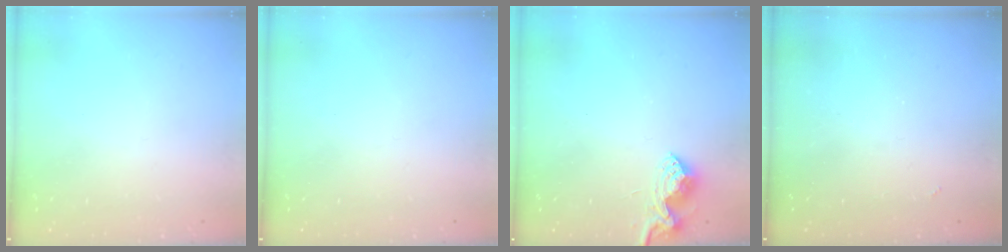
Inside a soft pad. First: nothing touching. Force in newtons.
{"total": 0.0}
{"total": 8.7, "press": 8.7, "slide": 0.3}
{"total": 1.9, "press": 1.8, "slide": 0.4}